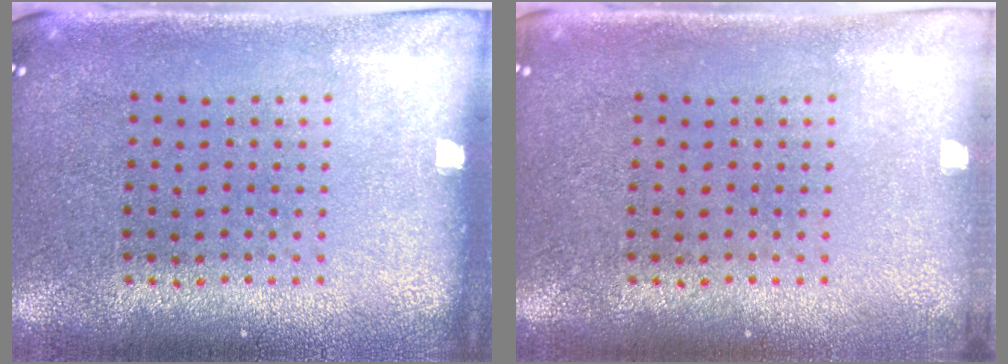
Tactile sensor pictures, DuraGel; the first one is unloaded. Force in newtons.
{"total": 0.5, "press": 0.5, "slide": 0.2}